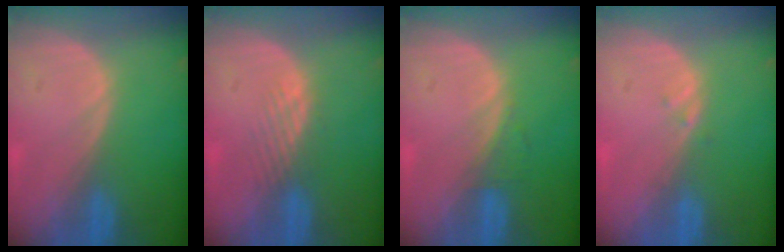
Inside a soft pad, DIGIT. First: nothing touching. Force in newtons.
{"total": 2.9, "press": 2.3, "slide": 1.8}
{"total": 1.2, "press": 1.2, "slide": 0.1}
{"total": 0.7, "press": 0.6, "slide": 0.3}